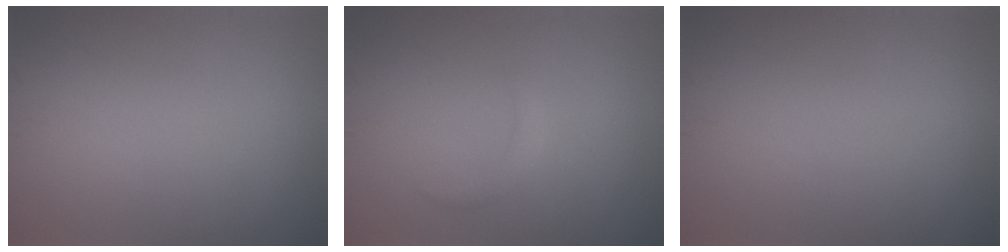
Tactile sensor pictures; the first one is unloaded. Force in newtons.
{"total": 1.1, "press": 1.1, "slide": 0.1}
{"total": 0.0}